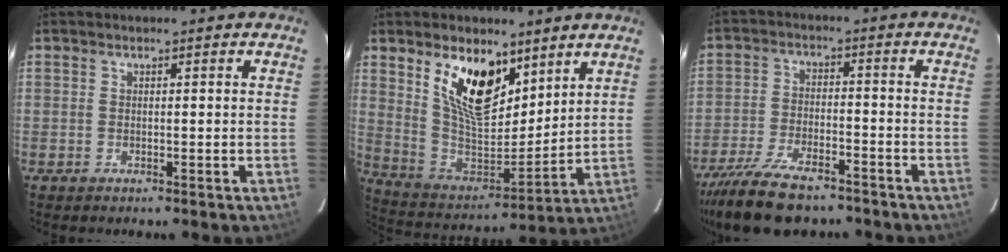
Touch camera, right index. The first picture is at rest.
{"total": 16.1, "force": [9.1, 7.9, 10.7], "torque": [-0.199, -0.007, 0.178]}
{"total": 14.9, "force": [-11.9, 5.2, 7.3], "torque": [-0.167, -0.021, -0.206]}